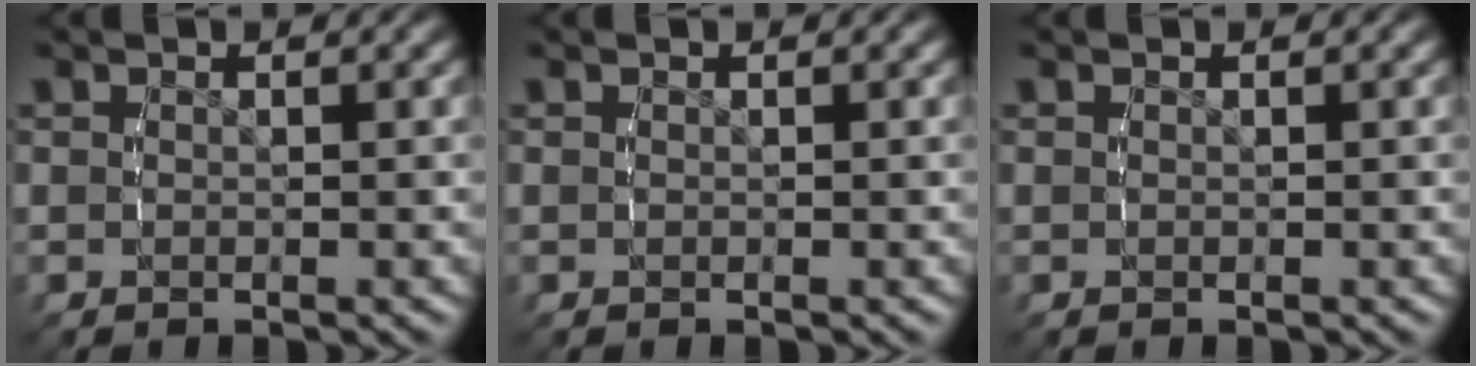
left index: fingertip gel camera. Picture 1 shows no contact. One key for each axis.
{"total": 0.0}
{"total": 0.0}